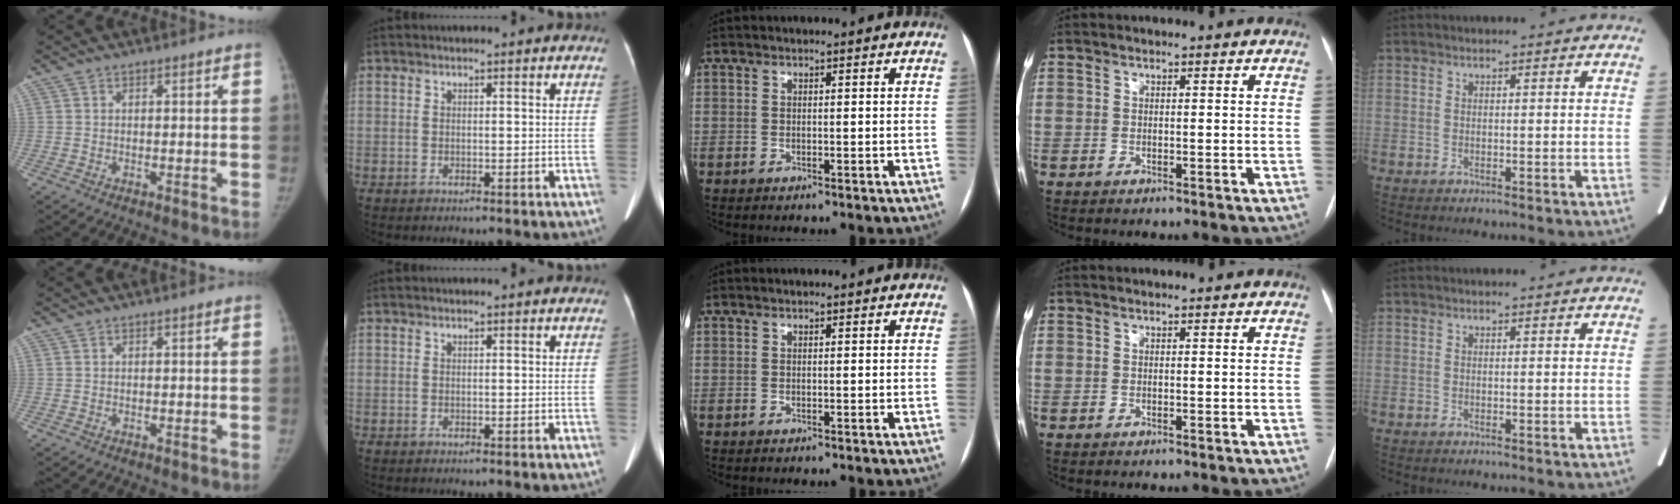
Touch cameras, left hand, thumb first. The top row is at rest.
{}